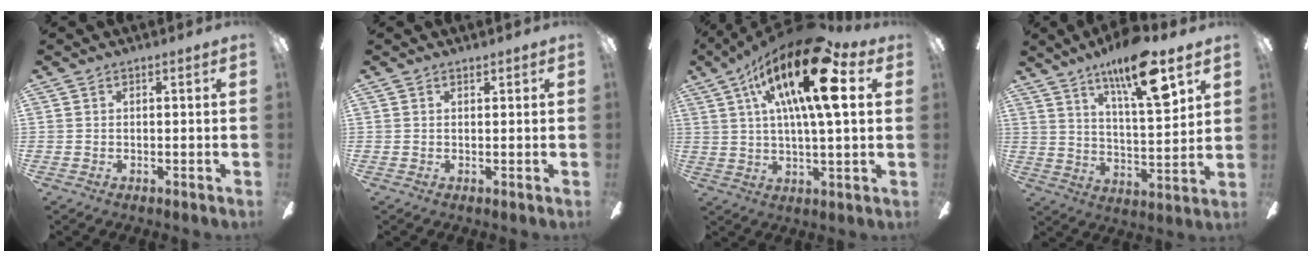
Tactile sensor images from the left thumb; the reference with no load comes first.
{"total": 0.6, "force": [0.5, 0.1, 0.1], "torque": [-0.003, -0.001, 0.011]}
{"total": 21.7, "force": [8.9, 6.9, 18.6], "torque": [-0.319, -0.021, 0.134]}
{"total": 16.8, "force": [10.7, 4.4, 12.2], "torque": [-0.198, -0.050, 0.169]}